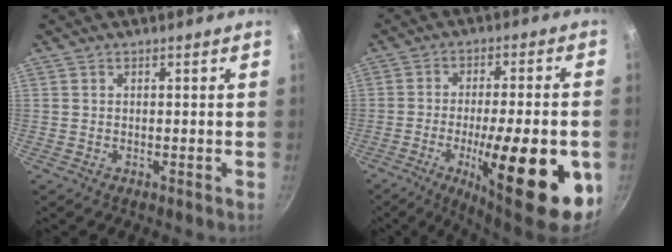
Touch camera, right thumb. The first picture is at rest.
{"total": 23.0, "force": [-7.2, 6.3, 20.9], "torque": [-0.287, 0.012, -0.100]}